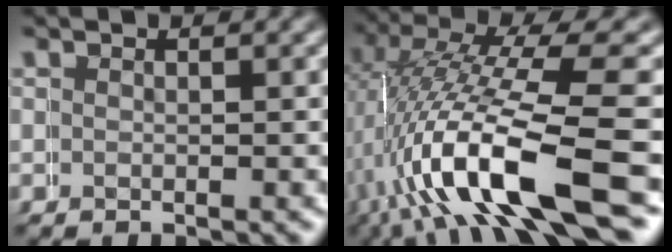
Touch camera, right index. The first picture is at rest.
{"total": 12.8, "force": [-1.5, 4.9, 11.7], "torque": [-0.220, -0.014, -0.008]}